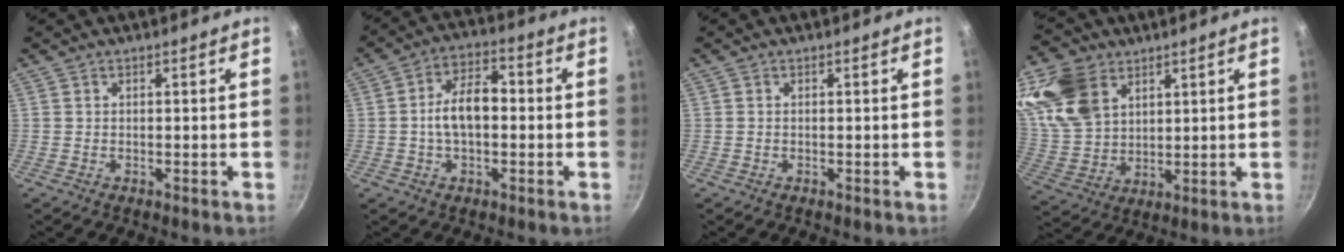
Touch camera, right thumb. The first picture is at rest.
{"total": 9.2, "force": [-0.5, 5.3, 7.4], "torque": [-0.111, 0.031, -0.017]}
{"total": 0.0}
{"total": 15.4, "force": [7.1, 10.8, 8.3], "torque": [-0.159, -0.022, 0.149]}